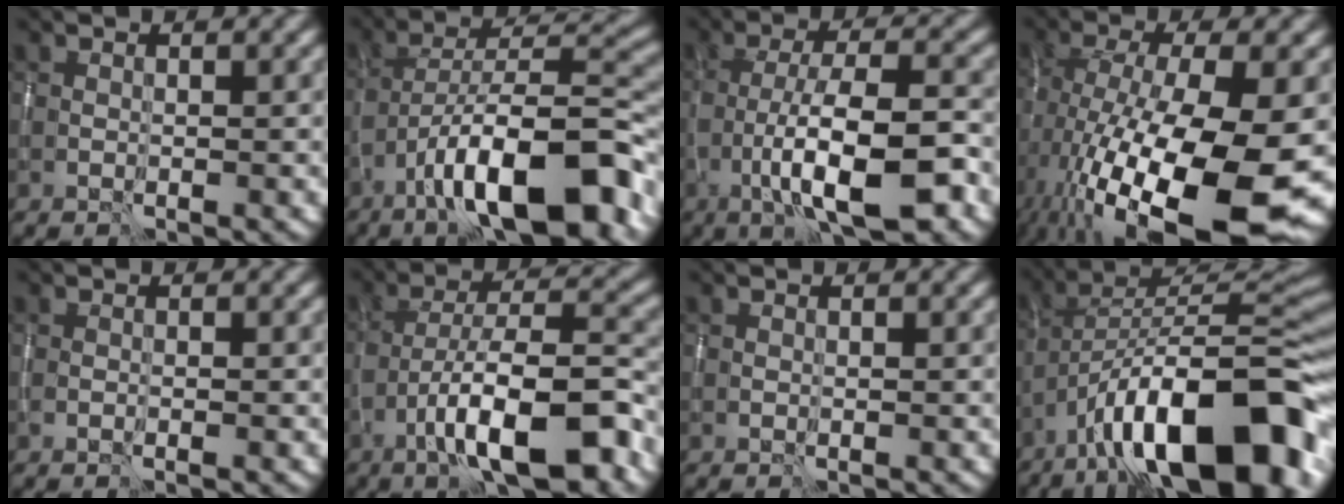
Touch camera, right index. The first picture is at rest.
{"total": 13.3, "force": [-7.8, 4.1, 10.0], "torque": [-0.149, 0.016, -0.125]}
{"total": 9.3, "force": [-3.7, 2.4, 8.2], "torque": [-0.134, 0.009, -0.070]}
{"total": 17.3, "force": [-6.3, 6.0, 14.9], "torque": [-0.259, -0.031, -0.090]}
{"total": 0.0}
{"total": 10.9, "force": [-5.8, 3.1, 8.8], "torque": [-0.136, 0.012, -0.096]}
{"total": 0.0}
{"total": 16.4, "force": [-9.1, 6.1, 12.2], "torque": [-0.172, 0.021, -0.157]}